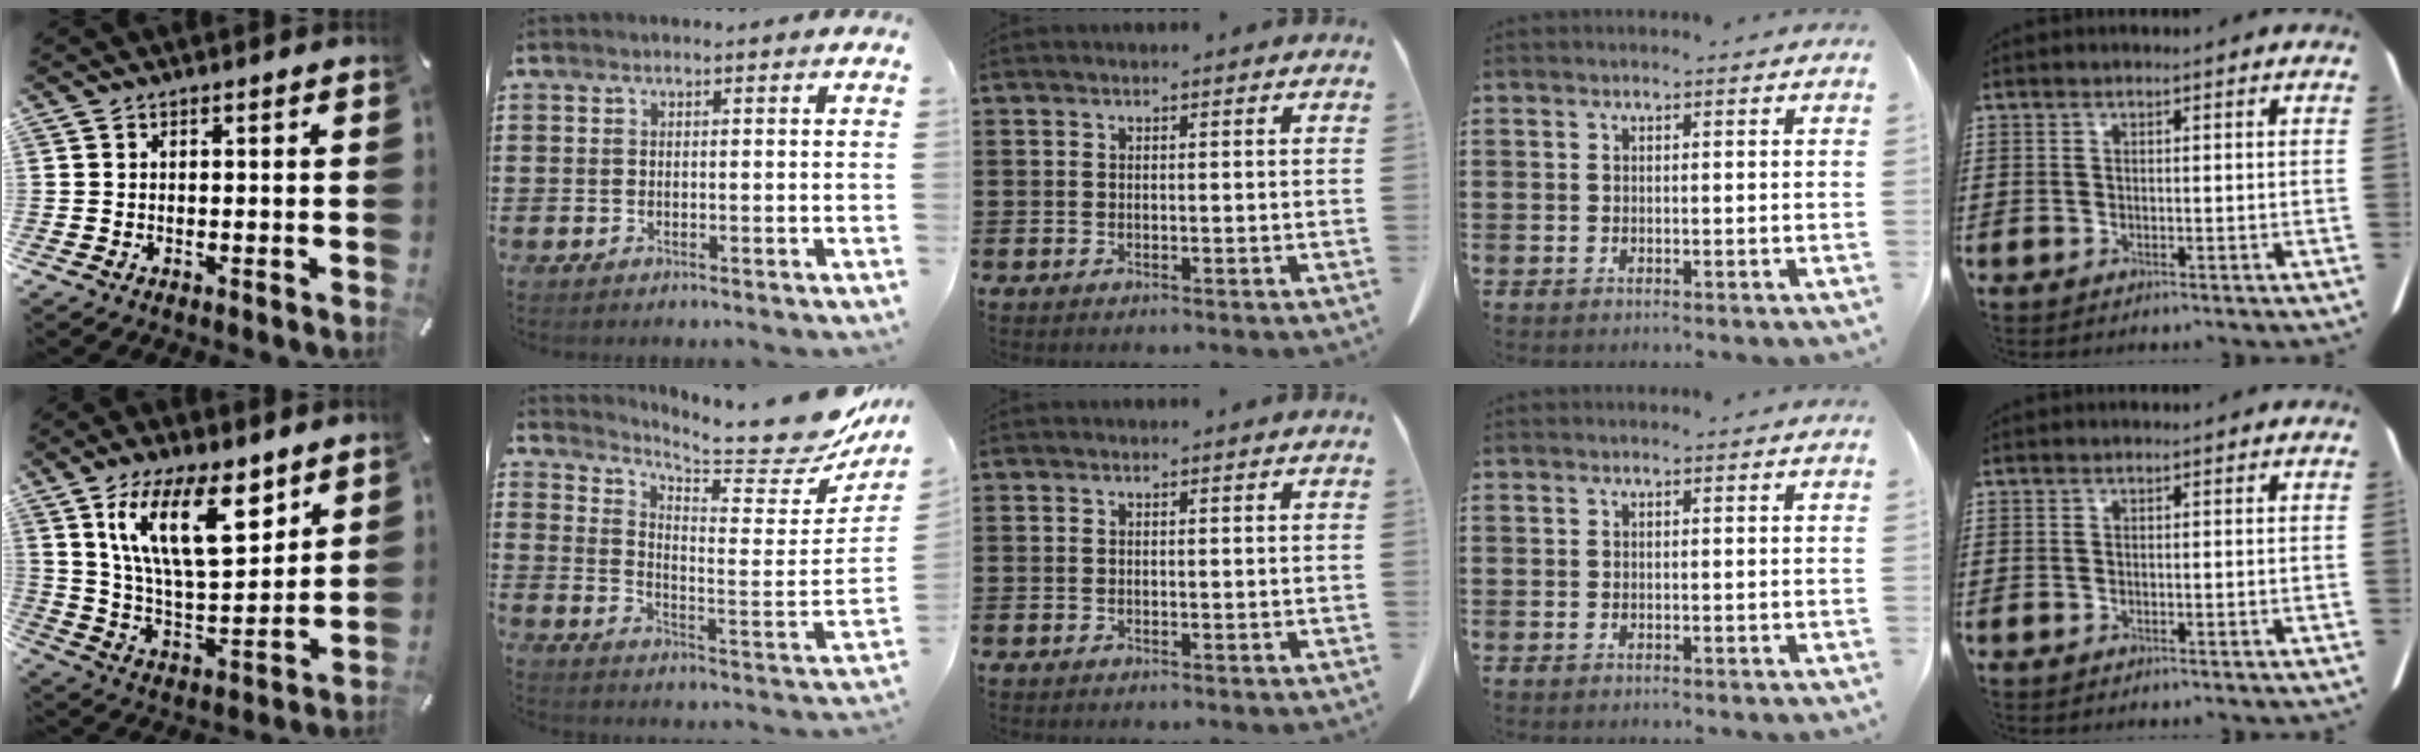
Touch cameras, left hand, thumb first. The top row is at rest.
{"thumb": {"total": 19.4, "force": [10.8, 8.2, 13.9], "torque": [-0.272, -0.045, 0.180]}, "index": {"total": 7.8, "force": [7.2, 0.5, 3.1], "torque": [-0.071, -0.065, 0.117]}}